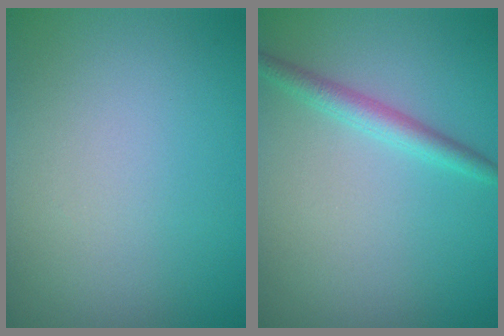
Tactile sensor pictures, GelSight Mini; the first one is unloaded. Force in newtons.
{"total": 2.2, "press": 2.2, "slide": 0.0}